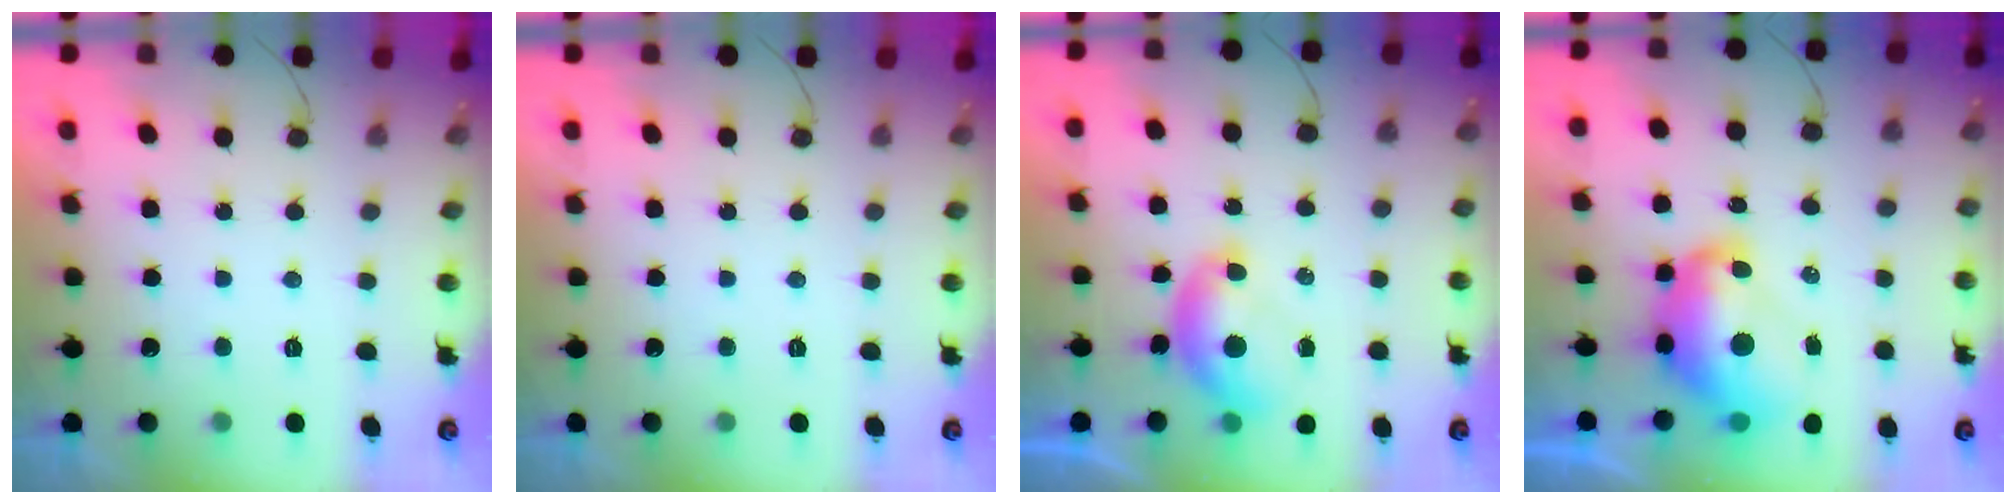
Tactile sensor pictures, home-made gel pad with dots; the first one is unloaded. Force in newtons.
{"total": 0.0}
{"total": 7.7, "press": 7.6, "slide": 1.0}
{"total": 14.1, "press": 14.0, "slide": 1.4}